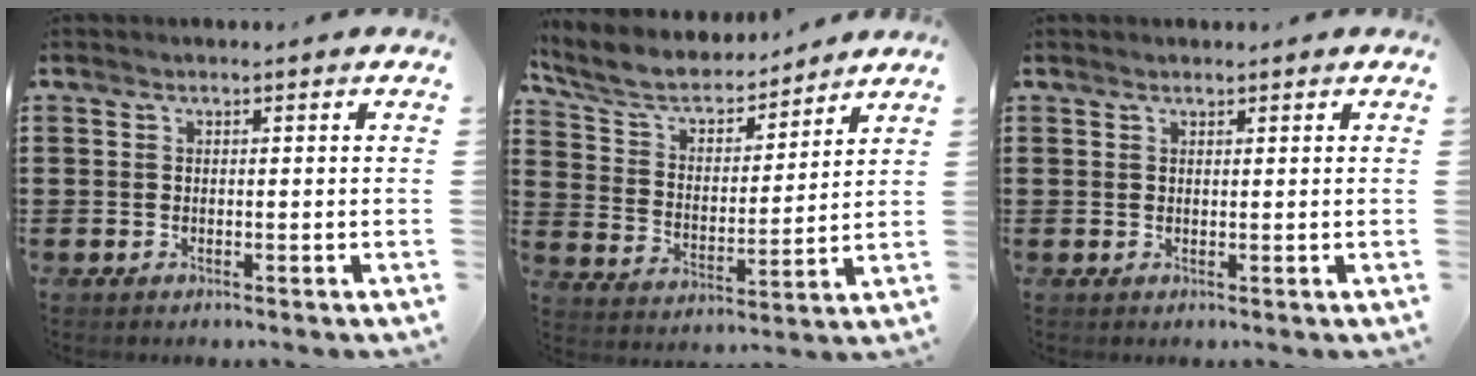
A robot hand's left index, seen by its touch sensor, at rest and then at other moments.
{"total": 6.3, "force": [5.4, 2.3, 2.5], "torque": [-0.076, -0.029, 0.089]}
{"total": 0.8, "force": [0.7, 0.2, 0.2], "torque": [-0.006, 0.000, 0.014]}